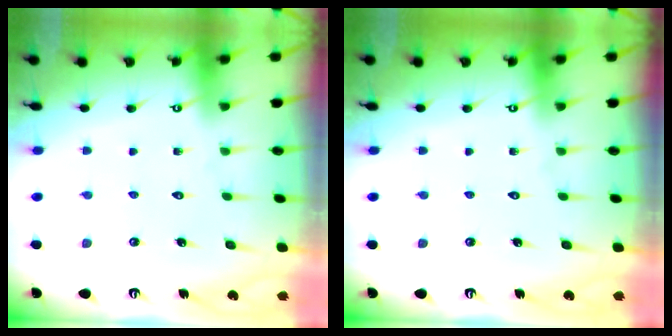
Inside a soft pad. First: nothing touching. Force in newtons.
{"total": 0.0}